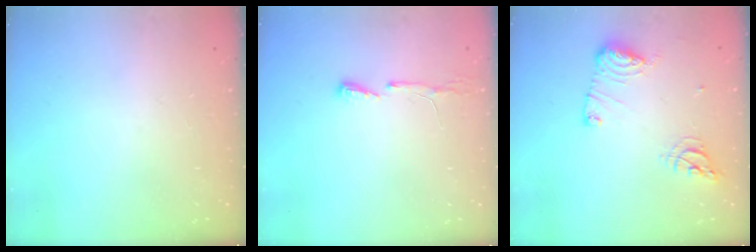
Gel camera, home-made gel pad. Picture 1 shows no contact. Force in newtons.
{"total": 5.2, "press": 5.1, "slide": 0.7}
{"total": 11.6, "press": 11.6, "slide": 1.1}